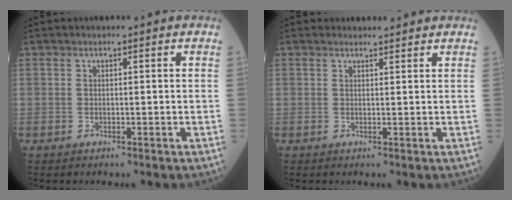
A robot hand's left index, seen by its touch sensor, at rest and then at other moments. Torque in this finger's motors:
{"motor_torque": [-0.15, -0.32, -0.23, -0.08]}